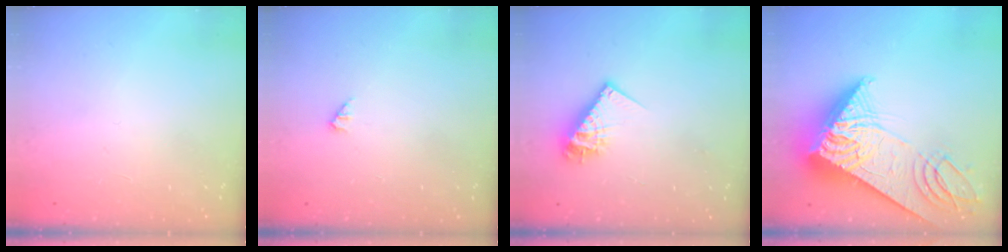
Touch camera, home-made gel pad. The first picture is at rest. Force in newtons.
{"total": 0.9, "press": 0.8, "slide": 0.2}
{"total": 11.9, "press": 11.9, "slide": 1.0}
{"total": 20.0, "press": 19.8, "slide": 2.3}